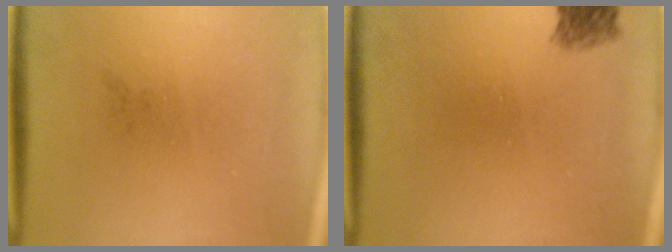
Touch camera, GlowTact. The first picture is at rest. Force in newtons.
{"total": 2.6}